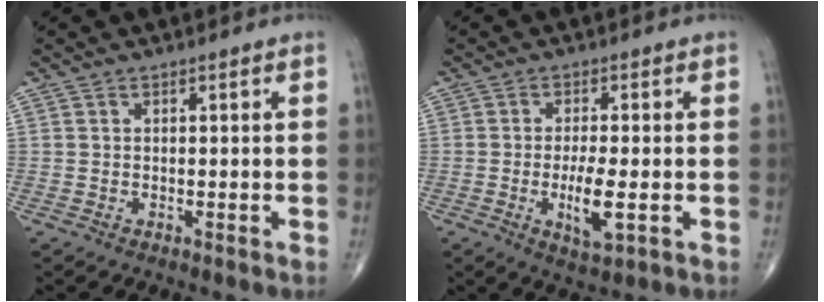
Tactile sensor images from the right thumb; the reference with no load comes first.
{"total": 6.4, "force": [-1.5, 1.9, 5.9], "torque": [-0.108, -0.012, -0.025]}